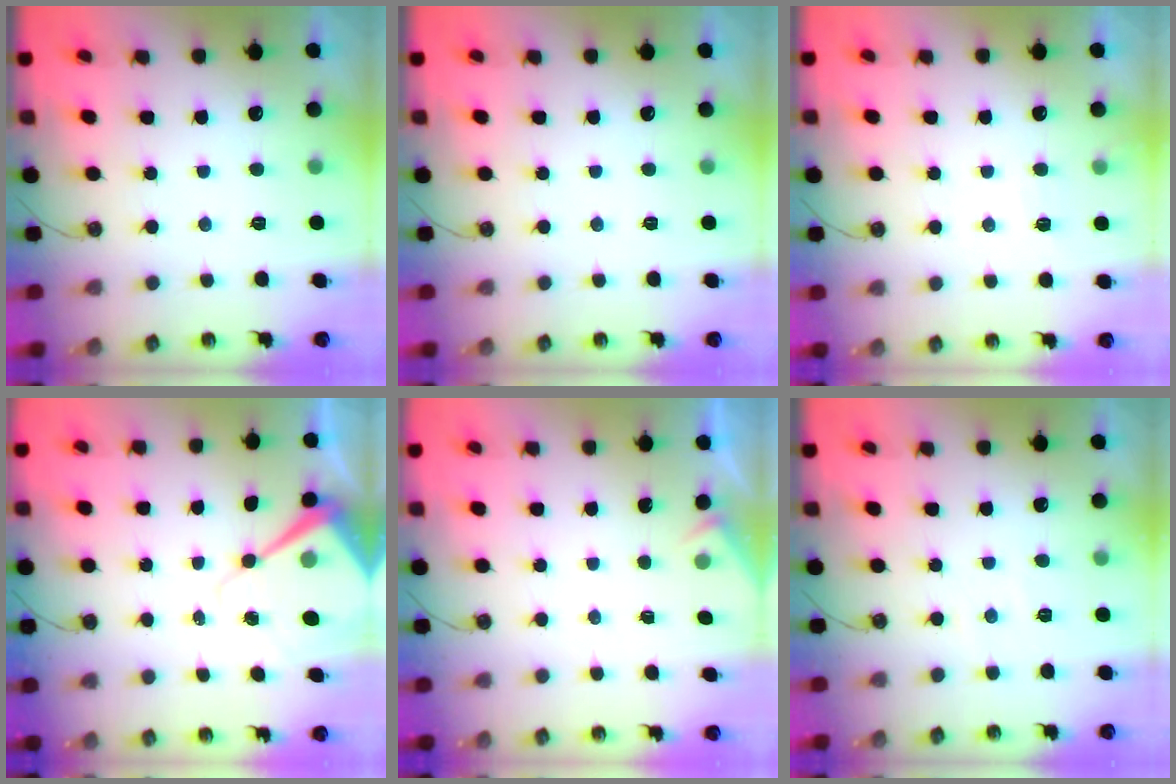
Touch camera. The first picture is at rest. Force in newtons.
{"total": 0.0}
{"total": 6.0, "press": 6.0, "slide": 0.8}
{"total": 11.0, "press": 11.0, "slide": 1.0}
{"total": 2.8, "press": 2.7, "slide": 0.4}
{"total": 2.7, "press": 2.7, "slide": 0.5}